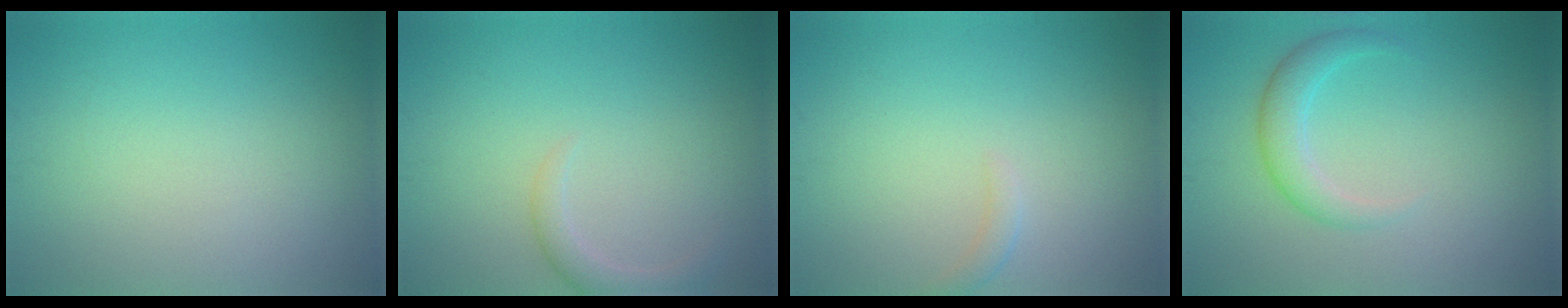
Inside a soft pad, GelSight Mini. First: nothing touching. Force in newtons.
{"total": 1.9, "press": 1.9, "slide": 0.2}
{"total": 0.9, "press": 0.8, "slide": 0.1}
{"total": 2.5, "press": 2.5, "slide": 0.1}